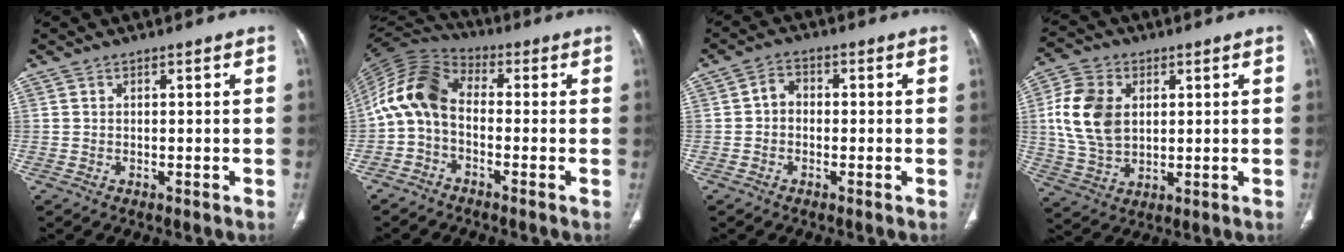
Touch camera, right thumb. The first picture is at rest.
{"total": 11.9, "force": [-0.8, 7.5, 9.1], "torque": [-0.175, 0.041, -0.036]}
{"total": 3.3, "force": [-0.4, 2.7, 1.8], "torque": [-0.013, 0.013, -0.017]}
{"total": 13.0, "force": [2.4, 9.2, 8.9], "torque": [-0.166, -0.001, 0.048]}